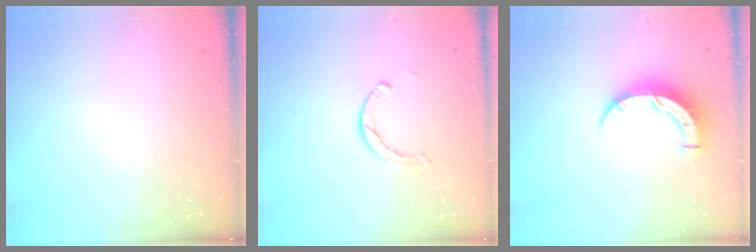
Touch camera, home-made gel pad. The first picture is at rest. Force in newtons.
{"total": 2.8, "press": 2.7, "slide": 0.3}
{"total": 7.9, "press": 7.8, "slide": 0.8}